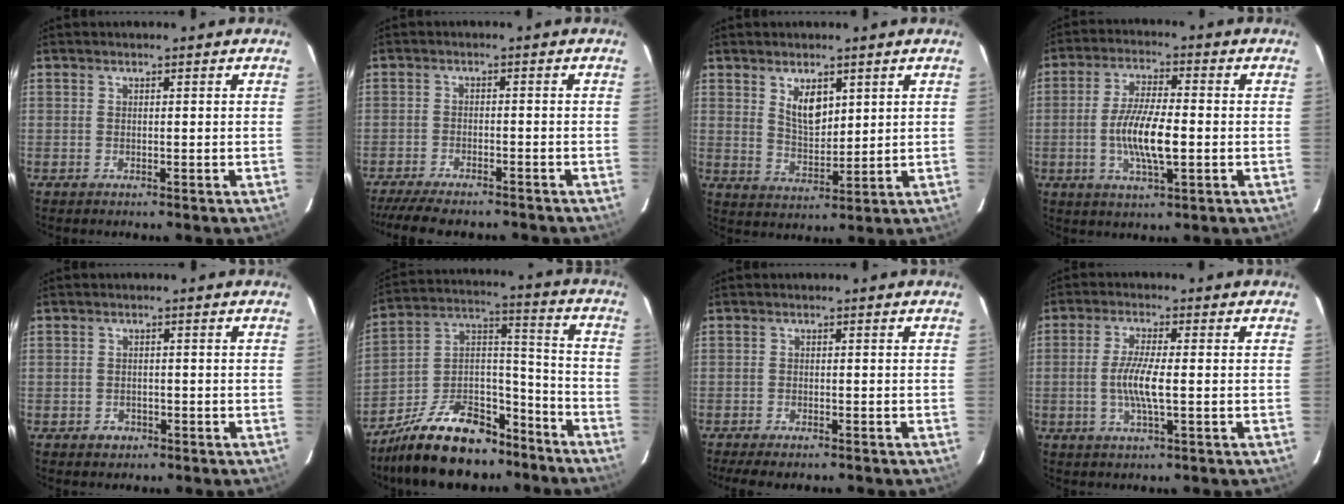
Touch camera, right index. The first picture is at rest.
{"total": 9.9, "force": [-8.5, 2.1, 4.7], "torque": [-0.112, -0.026, -0.136]}
{"total": 6.2, "force": [3.0, 3.1, 4.5], "torque": [-0.074, -0.002, 0.060]}
{"total": 9.9, "force": [-1.8, 2.5, 9.4], "torque": [-0.184, -0.003, -0.034]}
{"total": 2.4, "force": [-1.1, 2.1, 0.4], "torque": [-0.010, 0.003, -0.015]}
{"total": 21.0, "force": [-14.9, 10.4, 10.6], "torque": [-0.206, 0.050, -0.228]}
{"total": 5.2, "force": [-4.3, 1.2, 2.7], "torque": [-0.066, -0.019, -0.071]}
{"total": 6.3, "force": [-0.9, 0.7, 6.2], "torque": [-0.119, -0.004, -0.020]}